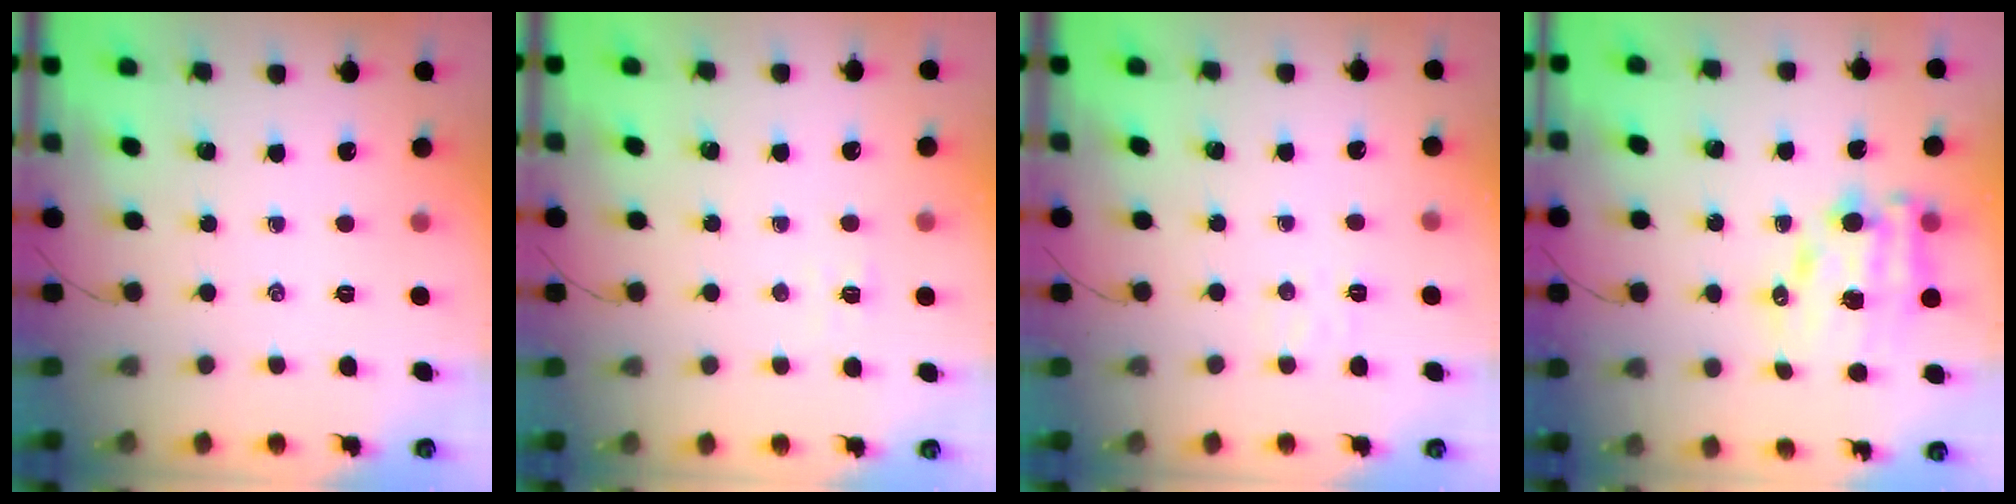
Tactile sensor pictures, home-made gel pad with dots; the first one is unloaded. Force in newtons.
{"total": 2.8, "press": 2.7, "slide": 0.8}
{"total": 3.7, "press": 3.6, "slide": 0.9}
{"total": 12.9, "press": 12.5, "slide": 3.2}